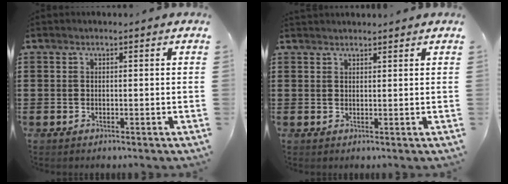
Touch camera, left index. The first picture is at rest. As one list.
[{"total": 1.3, "force": [1.2, 0.2, 0.1], "torque": [-0.004, 0.000, 0.024]}]